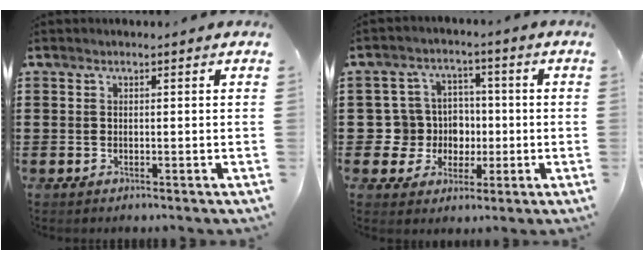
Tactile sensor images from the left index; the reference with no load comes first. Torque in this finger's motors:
{"motor_torque": [0.18, 0.36, 0.23, 0.00]}